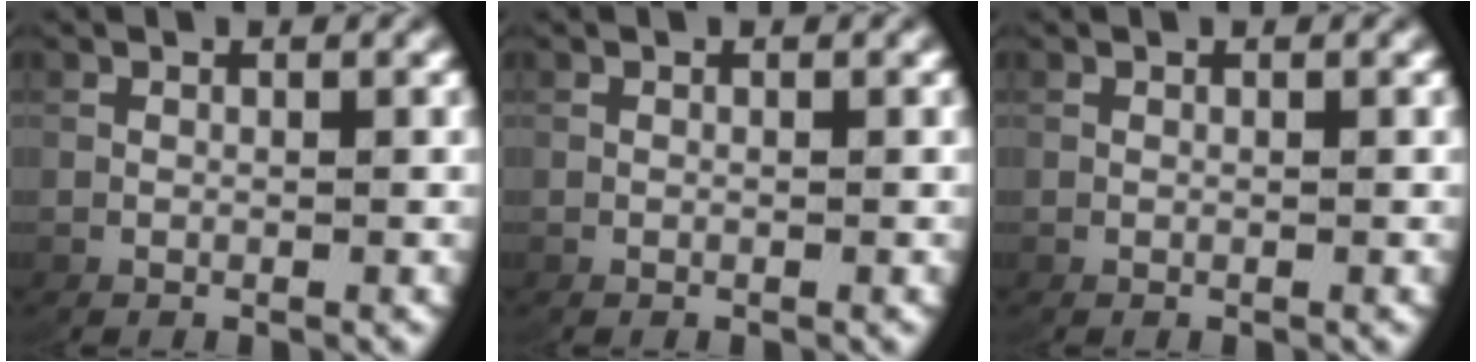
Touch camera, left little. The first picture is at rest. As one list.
[{"total": 0.0}, {"total": 0.0}]